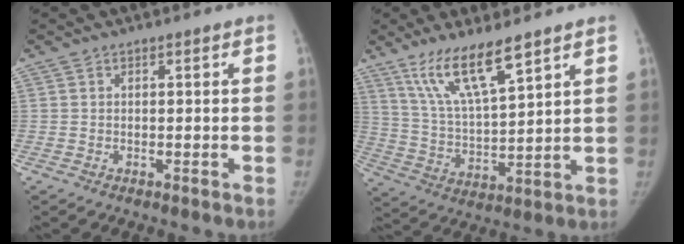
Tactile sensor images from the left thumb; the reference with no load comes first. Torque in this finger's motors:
{"motor_torque": [0.20, 0.21, 1.48, -0.80, 0.18]}